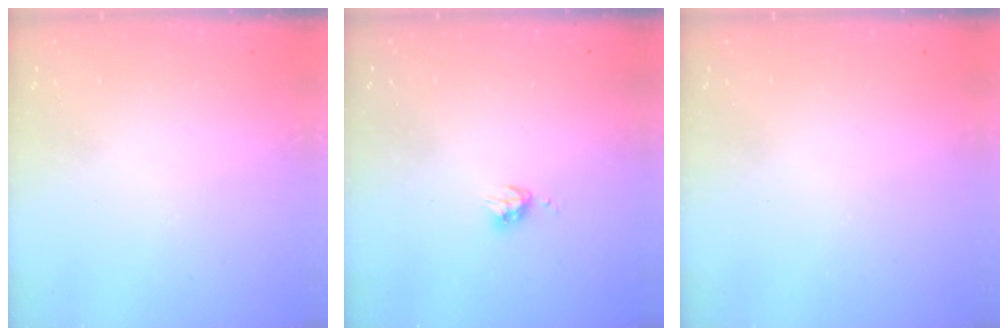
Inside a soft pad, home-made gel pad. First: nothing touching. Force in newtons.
{"total": 4.0, "press": 3.9, "slide": 0.6}
{"total": 0.0}